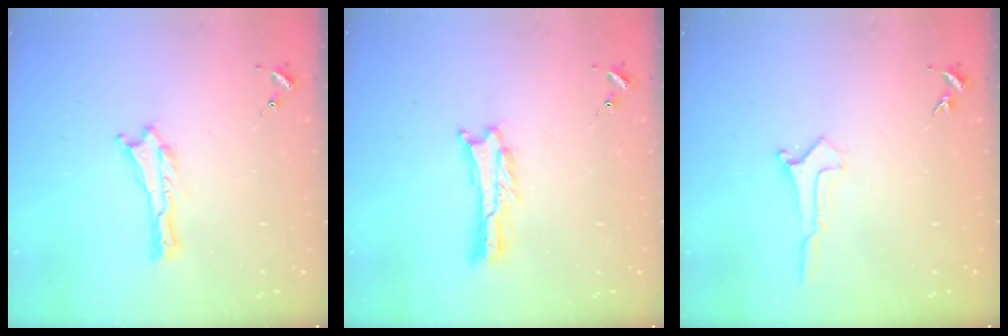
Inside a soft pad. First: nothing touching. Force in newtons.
{"total": 0.5, "press": 0.5, "slide": 0.1}
{"total": 0.5, "press": 0.5, "slide": 0.1}